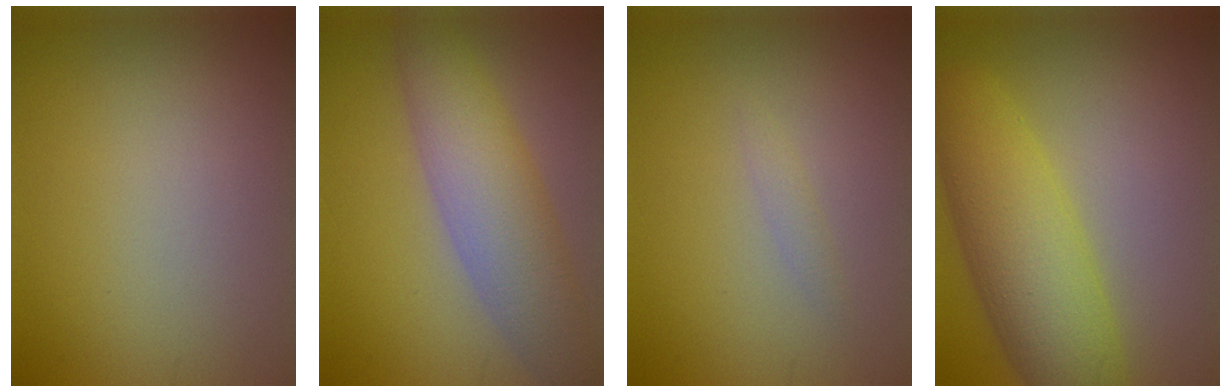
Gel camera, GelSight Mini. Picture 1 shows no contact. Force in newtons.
{"total": 6.3, "press": 6.3, "slide": 0.4}
{"total": 0.8, "press": 0.8, "slide": 0.0}
{"total": 7.9, "press": 7.9, "slide": 0.2}